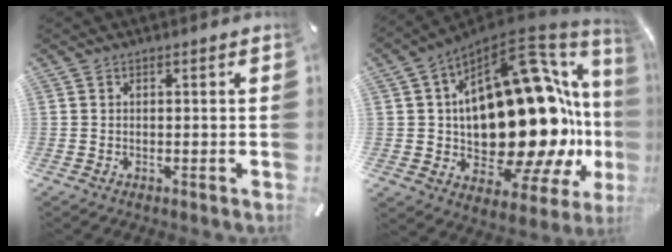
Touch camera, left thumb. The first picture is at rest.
{"total": 31.6, "force": [2.1, 17.7, 26.1], "torque": [-0.377, -0.093, 0.080]}